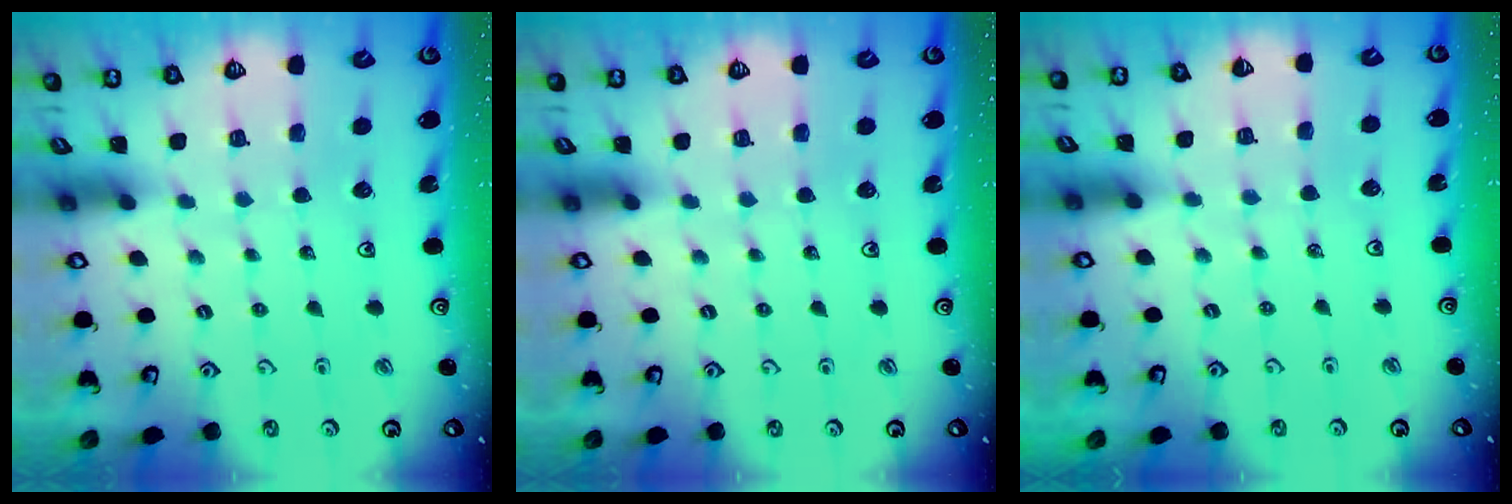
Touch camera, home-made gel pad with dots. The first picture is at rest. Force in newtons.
{"total": 0.0}
{"total": 2.0, "press": 2.0, "slide": 0.3}